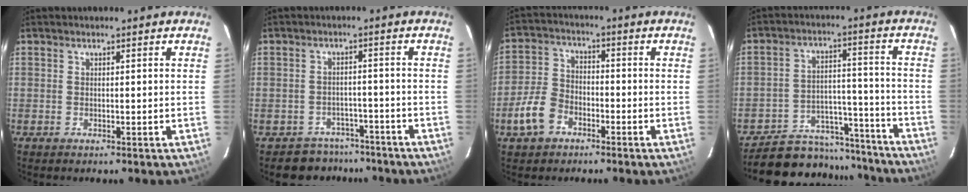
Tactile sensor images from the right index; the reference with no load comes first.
{"total": 6.1, "force": [-4.7, 3.9, -0.5], "torque": [0.005, 0.030, -0.063]}
{"total": 8.1, "force": [-4.4, 5.5, 4.1], "torque": [-0.098, 0.012, -0.085]}
{"total": 19.8, "force": [-17.4, 8.0, 5.1], "torque": [-0.120, 0.047, -0.230]}